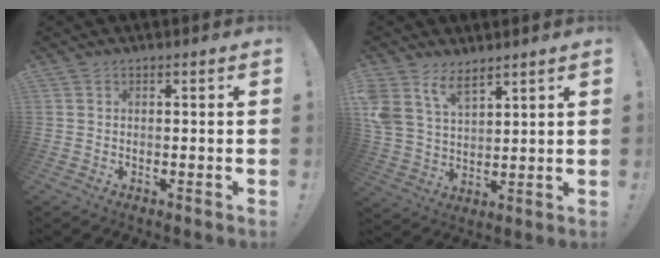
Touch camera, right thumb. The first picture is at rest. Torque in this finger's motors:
{"motor_torque": [0.43, 0.45, 0.34, 0.25, 0.17]}